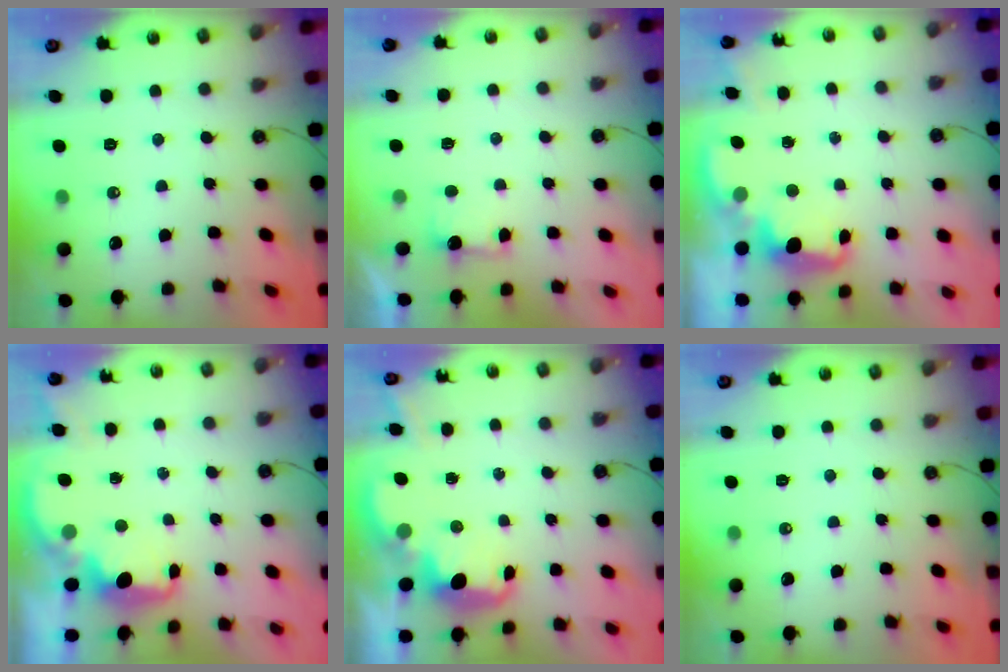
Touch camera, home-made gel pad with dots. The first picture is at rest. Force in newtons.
{"total": 1.6, "press": 1.4, "slide": 0.8}
{"total": 2.4, "press": 2.3, "slide": 0.5}
{"total": 2.3, "press": 2.2, "slide": 0.8}
{"total": 2.9, "press": 2.8, "slide": 0.6}
{"total": 0.0}